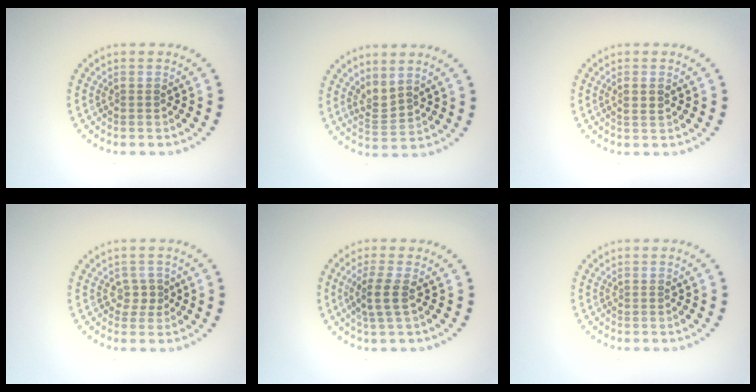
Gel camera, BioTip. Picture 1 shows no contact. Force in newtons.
{"total": 2.2, "press": 1.4, "slide": 1.7}
{"total": 1.2, "press": 1.1, "slide": 0.4}
{"total": 1.7, "press": 1.3, "slide": 1.0}
{"total": 2.3, "press": 1.8, "slide": 1.3}
{"total": 0.0}